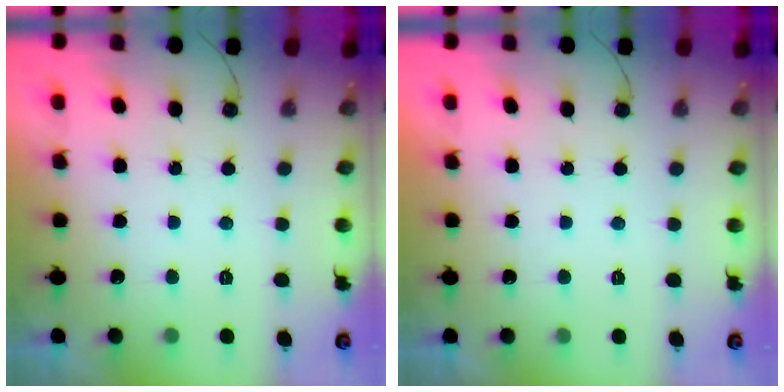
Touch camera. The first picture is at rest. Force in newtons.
{"total": 1.6, "press": 1.6, "slide": 0.0}